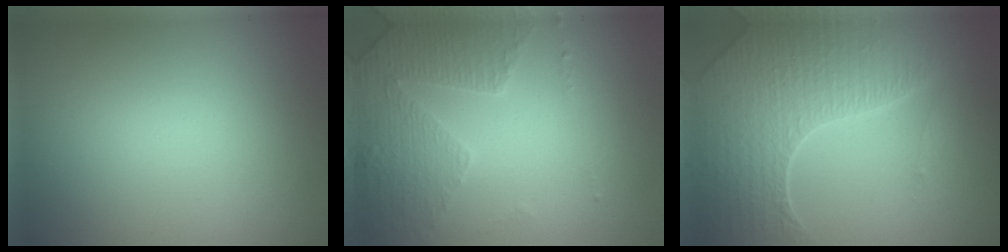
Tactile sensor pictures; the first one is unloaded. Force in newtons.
{"total": 4.7, "press": 3.4, "slide": 3.3}
{"total": 7.1, "press": 5.2, "slide": 4.8}